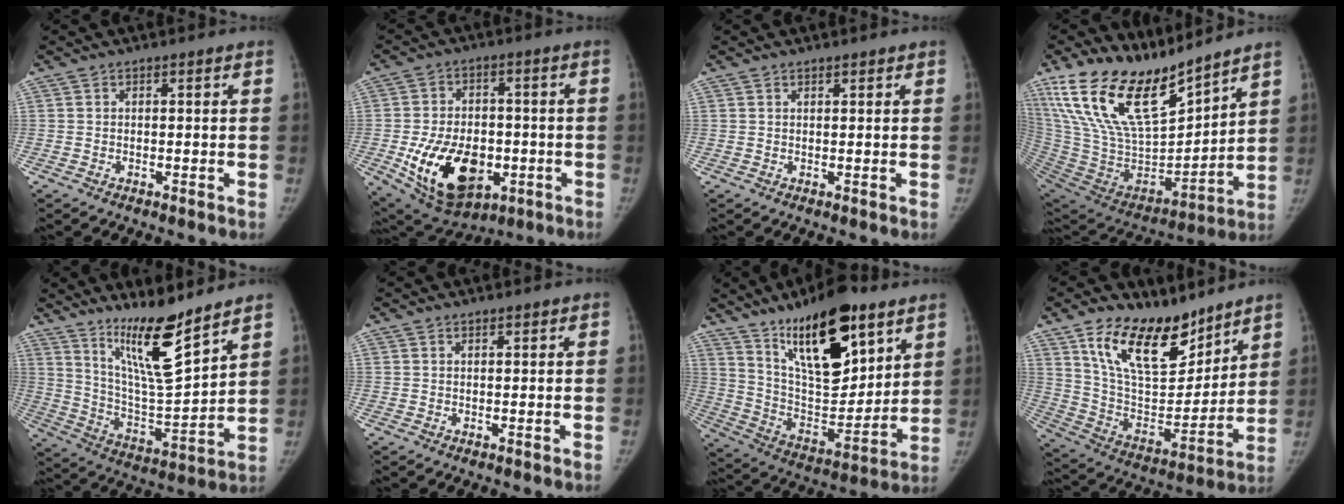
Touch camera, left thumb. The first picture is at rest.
{"total": 17.5, "force": [-4.7, 11.4, 12.5], "torque": [-0.177, 0.006, -0.055]}
{"total": 0.8, "force": [0.7, 0.3, 0.3], "torque": [-0.006, -0.004, 0.010]}
{"total": 23.7, "force": [18.3, 8.0, 12.9], "torque": [-0.211, -0.093, 0.353]}
{"total": 15.3, "force": [11.1, 2.2, 10.2], "torque": [-0.160, -0.088, 0.210]}
{"total": 0.7, "force": [0.6, 0.2, 0.3], "torque": [-0.006, -0.004, 0.010]}
{"total": 24.2, "force": [14.4, 9.5, 16.9], "torque": [-0.232, -0.069, 0.253]}
{"total": 20.0, "force": [13.5, 9.9, 11.0], "torque": [-0.139, -0.078, 0.247]}